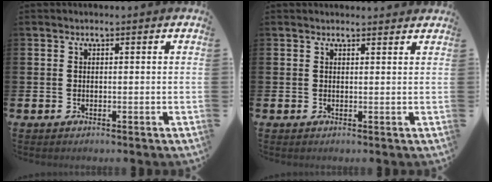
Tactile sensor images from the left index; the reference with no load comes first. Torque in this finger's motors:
{"motor_torque": [0.37, -1.77, 0.28, 0.01]}